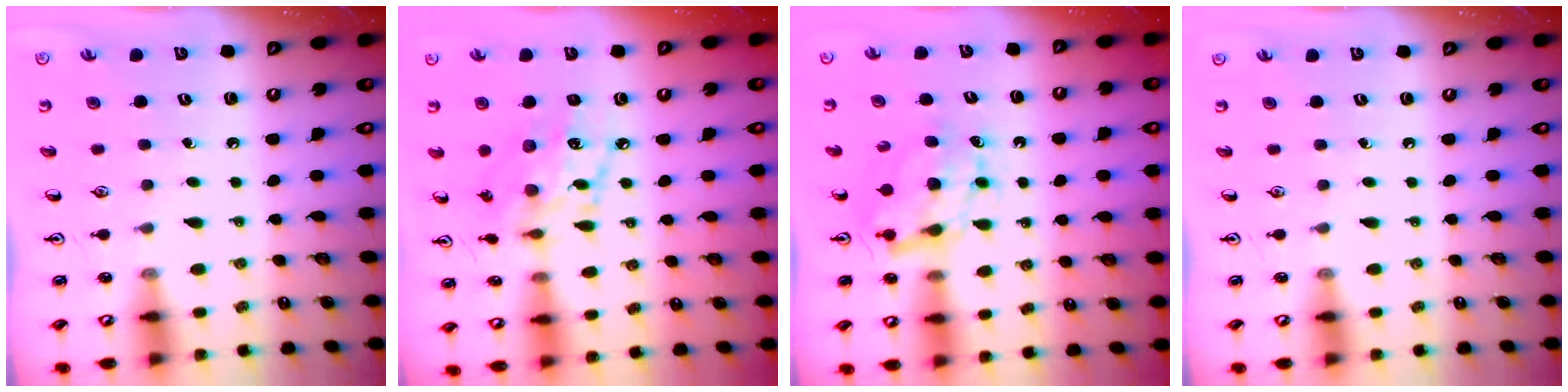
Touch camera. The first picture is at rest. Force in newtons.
{"total": 11.1, "press": 11.1, "slide": 0.6}
{"total": 7.2, "press": 7.2, "slide": 0.2}
{"total": 0.0}